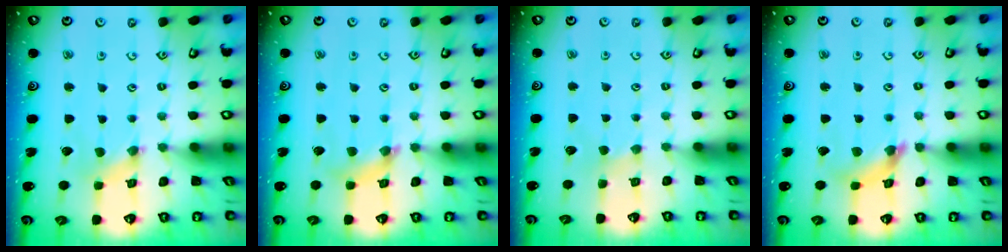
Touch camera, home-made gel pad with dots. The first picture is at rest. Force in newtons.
{"total": 5.5, "press": 5.5, "slide": 0.6}
{"total": 1.4, "press": 1.4, "slide": 0.4}
{"total": 6.2, "press": 6.2, "slide": 0.8}